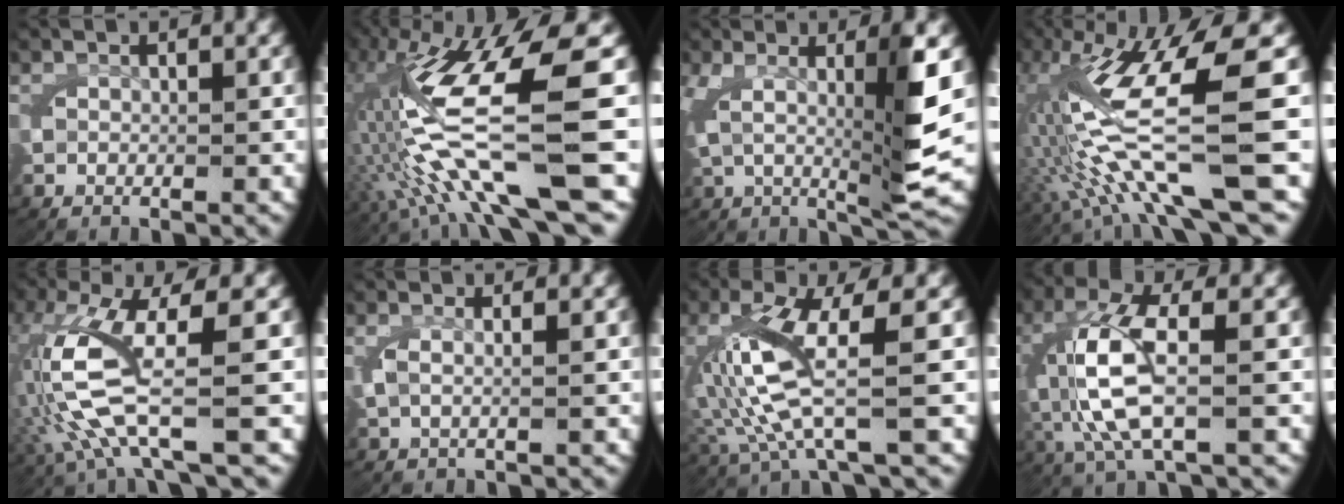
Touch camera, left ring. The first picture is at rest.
{"total": 14.6, "force": [0.1, 6.2, 13.2], "torque": [-0.267, -0.019, 0.018]}
{"total": 7.4, "force": [1.1, 1.0, 7.2], "torque": [-0.123, -0.006, 0.024]}
{"total": 13.0, "force": [0.1, 5.5, 11.8], "torque": [-0.245, -0.017, 0.016]}
{"total": 8.6, "force": [0.1, 3.3, 8.0], "torque": [-0.196, -0.017, 0.020]}
{"total": 1.7, "force": [0.3, 0.5, 1.6], "torque": [-0.043, -0.001, 0.007]}
{"total": 6.8, "force": [0.4, 2.3, 6.5], "torque": [-0.154, -0.011, 0.020]}
{"total": 7.1, "force": [-0.3, 3.1, 6.4], "torque": [-0.157, -0.012, 0.007]}